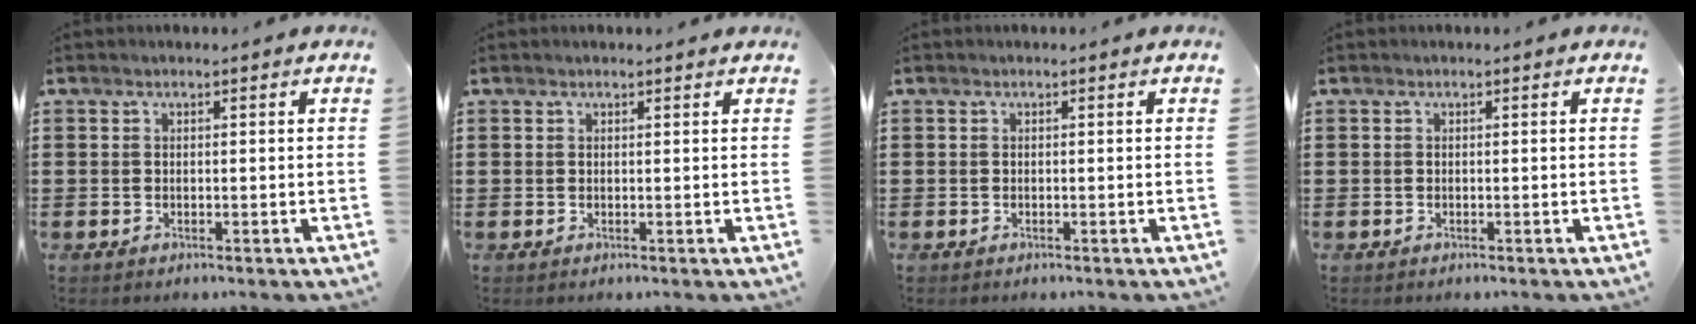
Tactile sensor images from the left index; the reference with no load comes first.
{"total": 0.5, "force": [0.4, 0.0, 0.3], "torque": [-0.005, -0.001, 0.010]}
{"total": 0.0}
{"total": 0.0}